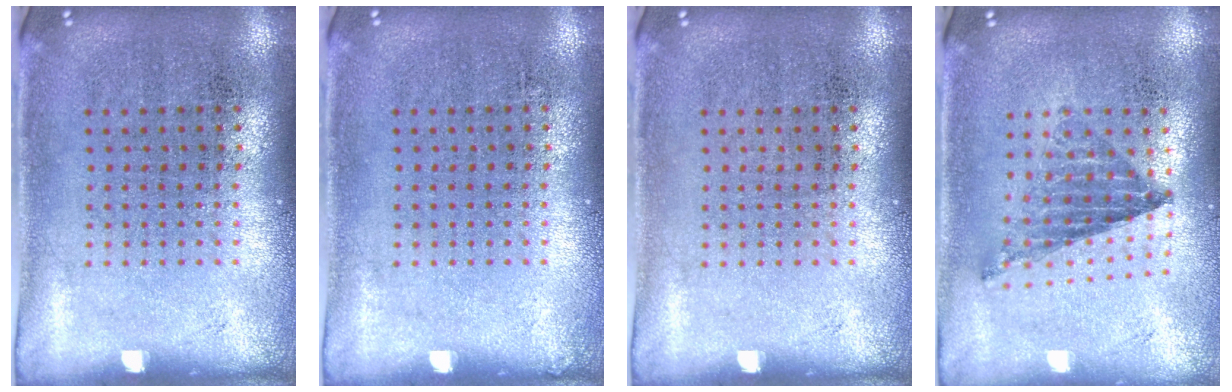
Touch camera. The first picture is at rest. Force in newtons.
{"total": 0.0}
{"total": 0.0}
{"total": 0.8, "press": 0.8, "slide": 0.1}